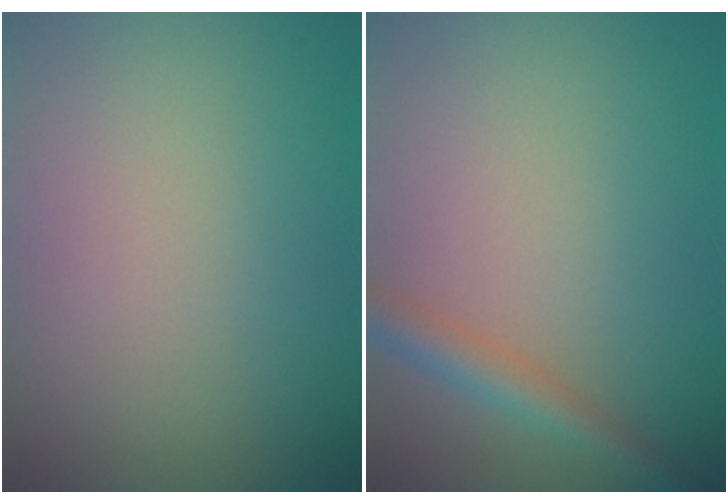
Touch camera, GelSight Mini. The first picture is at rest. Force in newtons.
{"total": 2.8, "press": 2.8, "slide": 0.1}